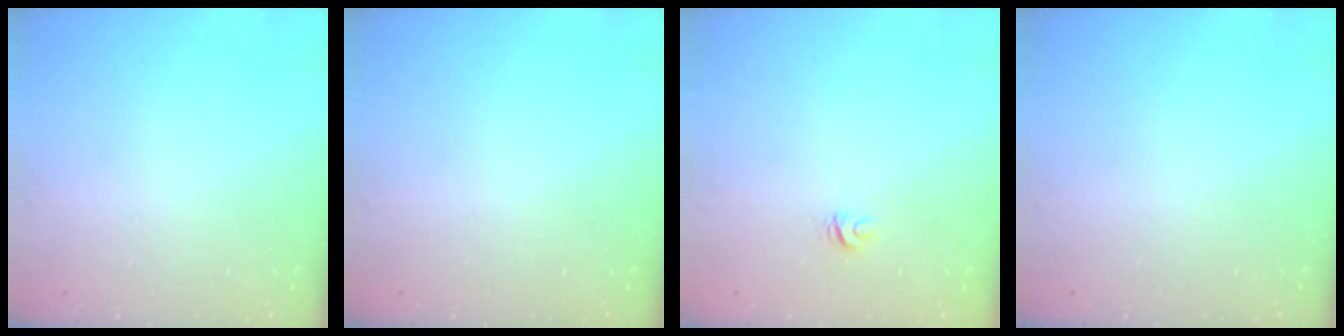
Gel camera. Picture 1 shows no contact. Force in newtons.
{"total": 0.0}
{"total": 4.5, "press": 4.5, "slide": 0.0}
{"total": 0.0}